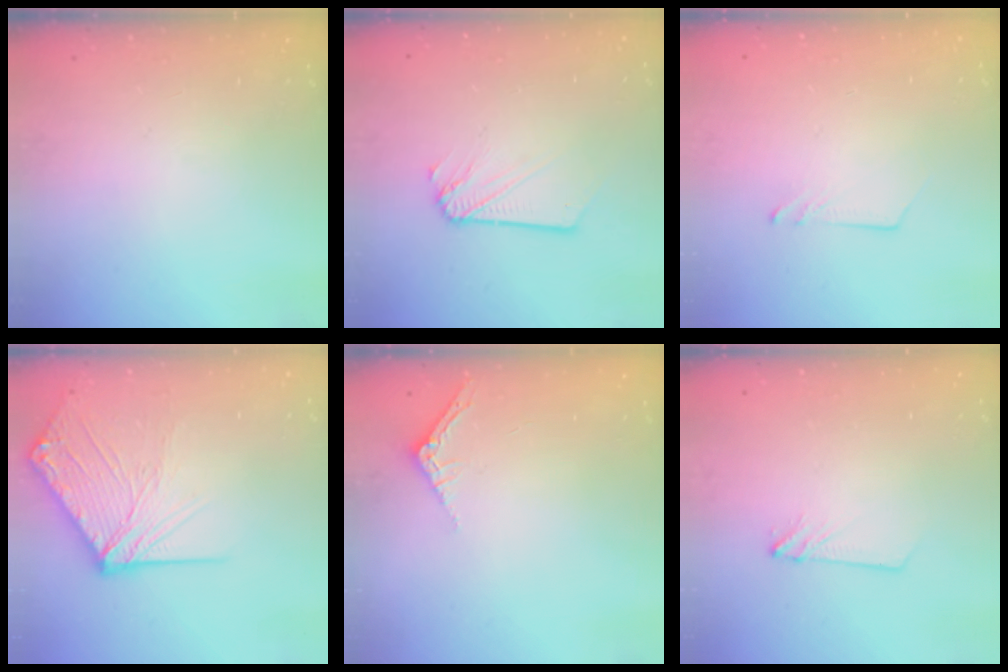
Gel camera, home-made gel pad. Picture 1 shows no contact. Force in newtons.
{"total": 2.5, "press": 2.5, "slide": 0.1}
{"total": 1.2, "press": 1.2, "slide": 0.1}
{"total": 12.5, "press": 12.4, "slide": 1.9}
{"total": 2.5, "press": 2.5, "slide": 0.2}
{"total": 2.8, "press": 2.8, "slide": 0.3}